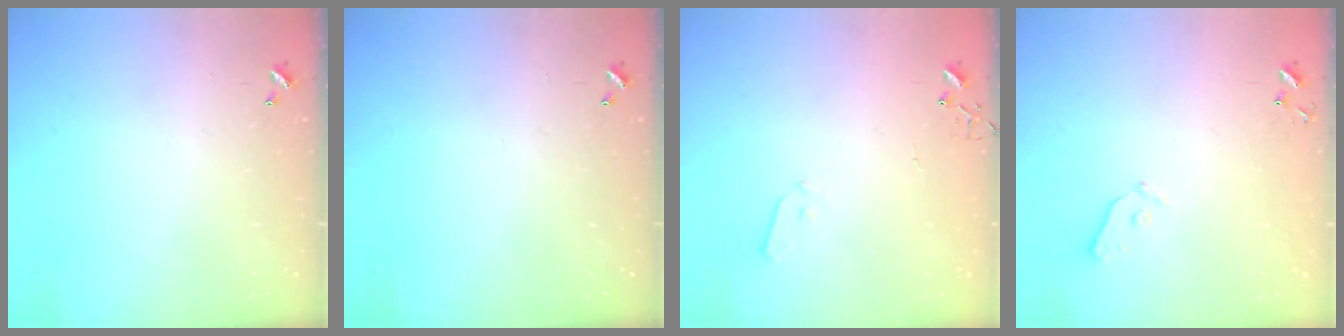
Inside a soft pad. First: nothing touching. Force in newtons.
{"total": 0.0}
{"total": 3.6, "press": 3.6, "slide": 0.6}
{"total": 4.0, "press": 4.0, "slide": 0.5}